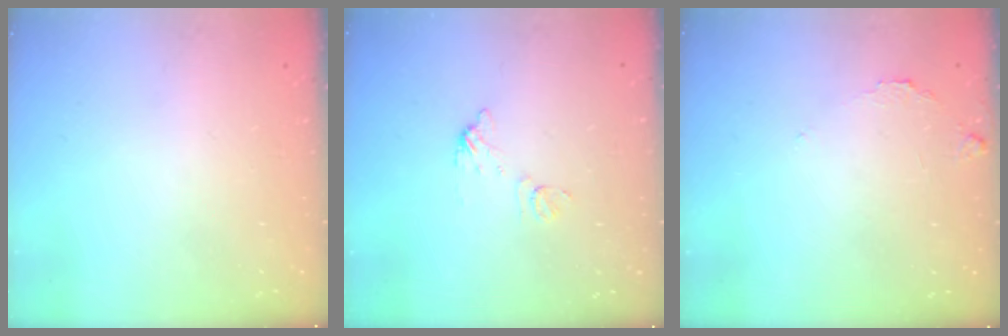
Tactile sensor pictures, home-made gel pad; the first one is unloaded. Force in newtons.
{"total": 6.9, "press": 6.8, "slide": 0.5}
{"total": 5.9, "press": 5.9, "slide": 0.4}